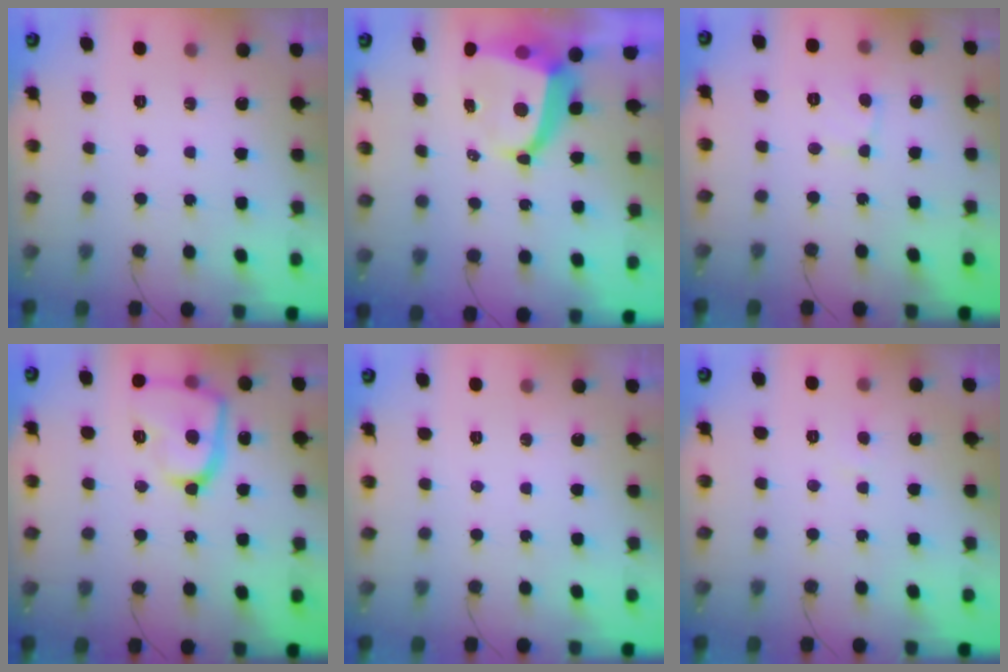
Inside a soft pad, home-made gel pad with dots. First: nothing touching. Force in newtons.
{"total": 7.8, "press": 7.7, "slide": 1.0}
{"total": 2.1, "press": 2.1, "slide": 0.1}
{"total": 16.4, "press": 16.3, "slide": 1.6}
{"total": 0.0}
{"total": 1.6, "press": 1.5, "slide": 0.2}